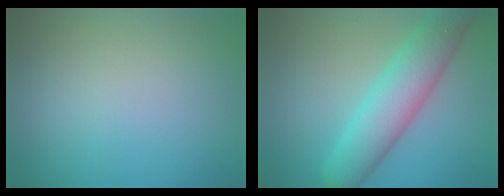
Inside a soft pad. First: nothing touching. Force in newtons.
{"total": 6.5, "press": 6.5, "slide": 0.1}